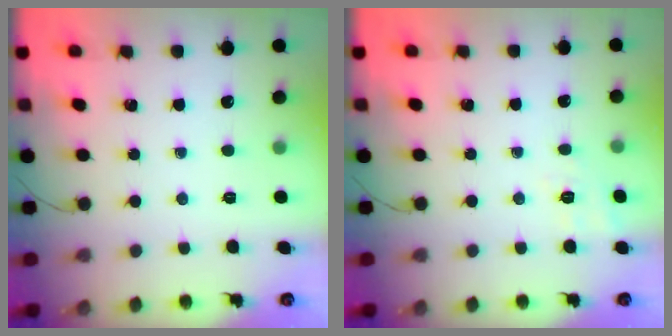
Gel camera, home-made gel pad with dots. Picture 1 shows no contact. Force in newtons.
{"total": 3.0, "press": 2.3, "slide": 2.0}